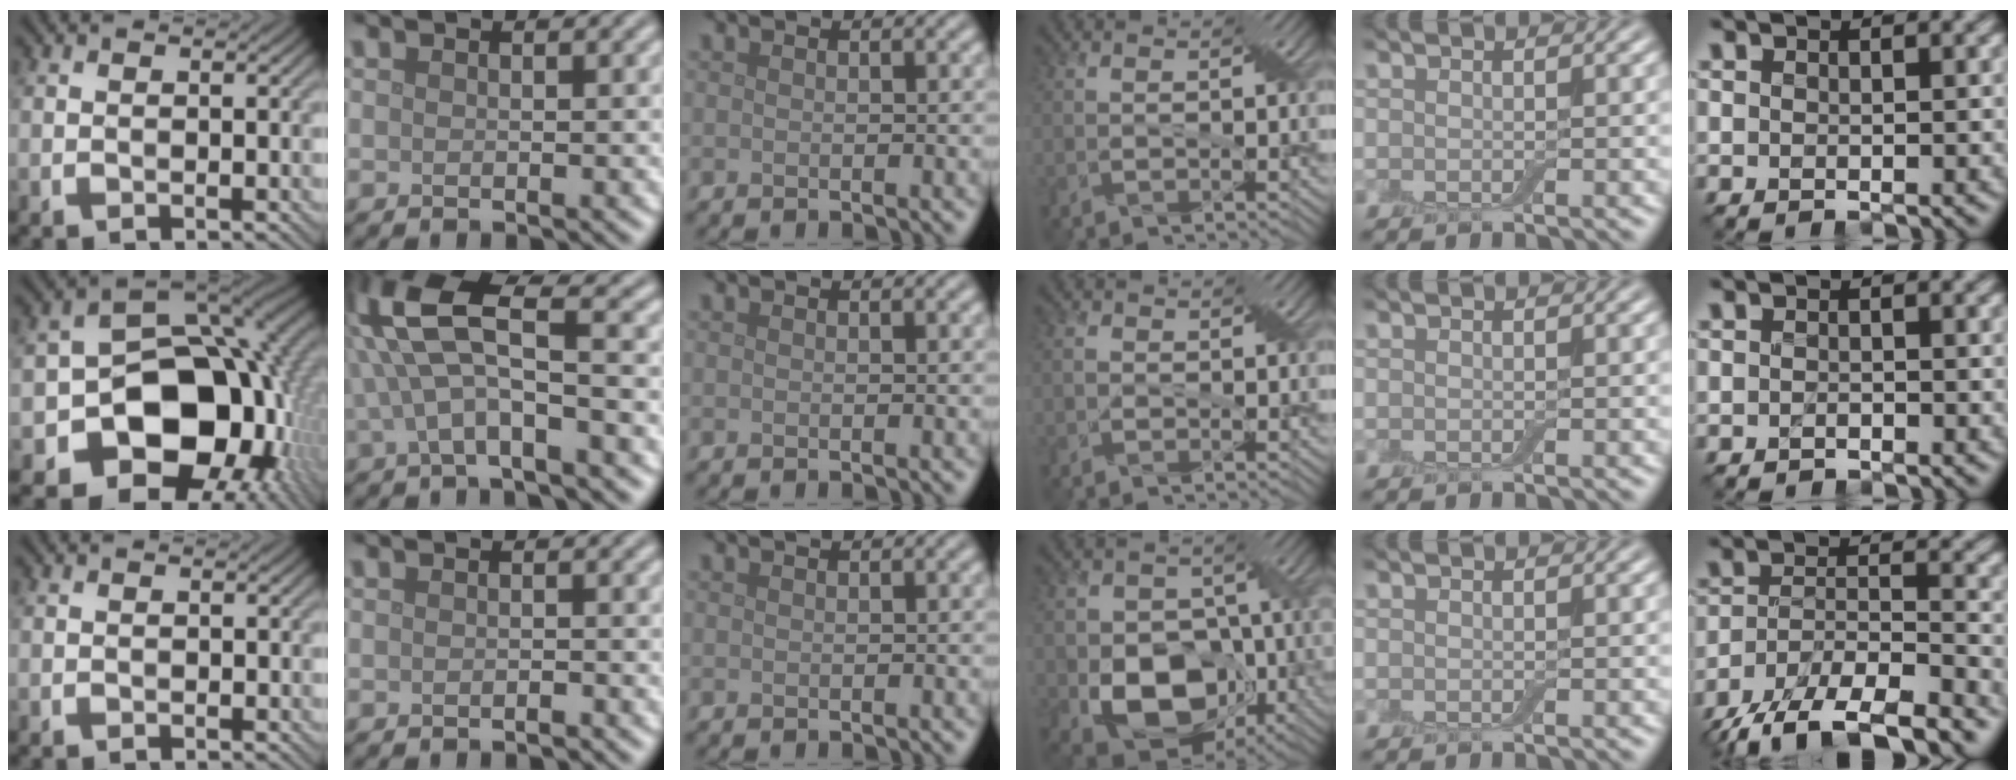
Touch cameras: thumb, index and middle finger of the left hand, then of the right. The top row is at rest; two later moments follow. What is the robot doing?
{"motion": "cut", "object": "aluminum foil"}